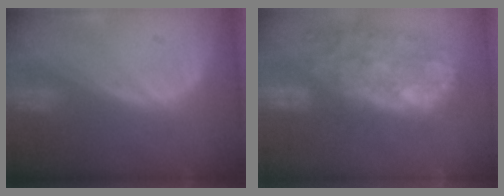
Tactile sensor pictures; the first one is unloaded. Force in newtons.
{"total": 12.5, "press": 11.3, "slide": 5.4}